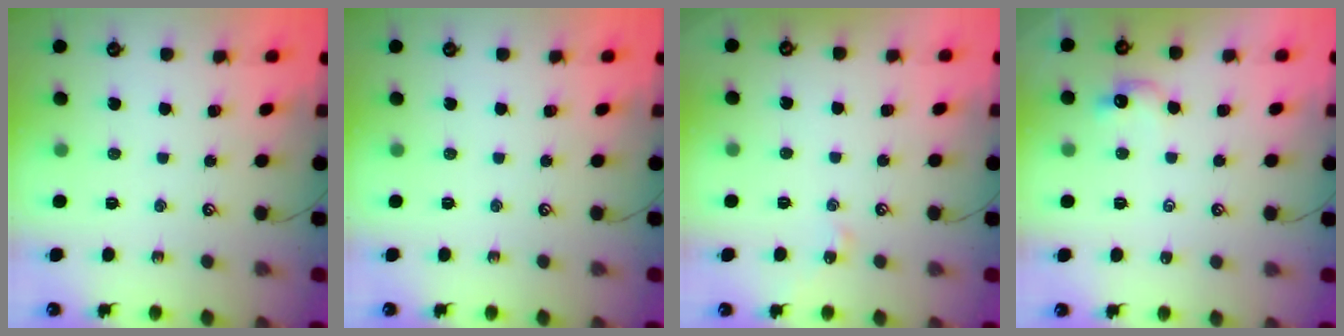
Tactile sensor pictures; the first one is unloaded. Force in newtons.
{"total": 0.0}
{"total": 2.4, "press": 2.4, "slide": 0.5}
{"total": 2.3, "press": 2.2, "slide": 0.5}